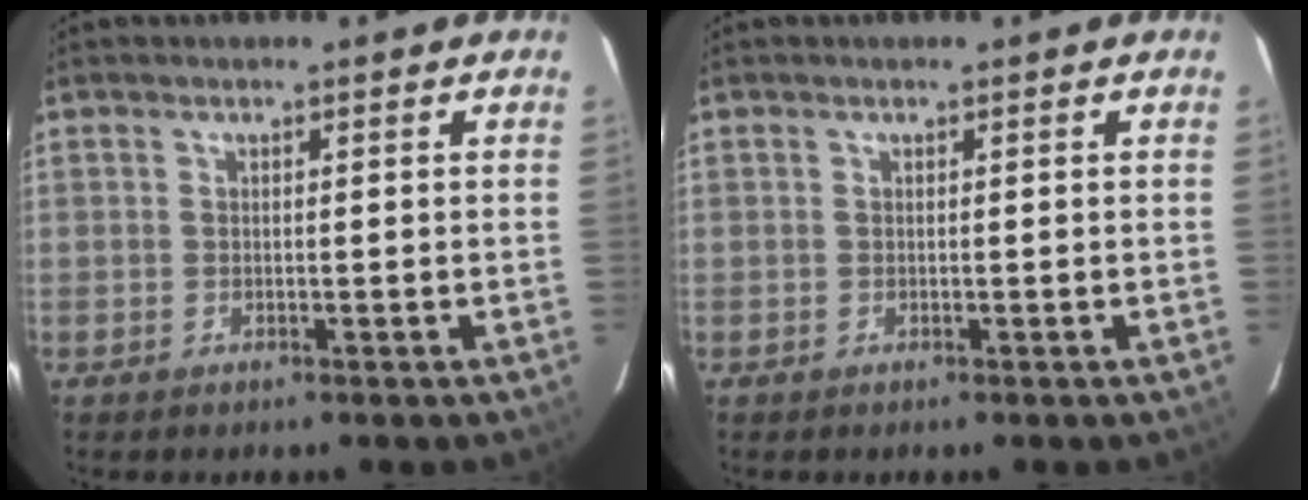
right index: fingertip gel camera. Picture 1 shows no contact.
{"total": 0.0}